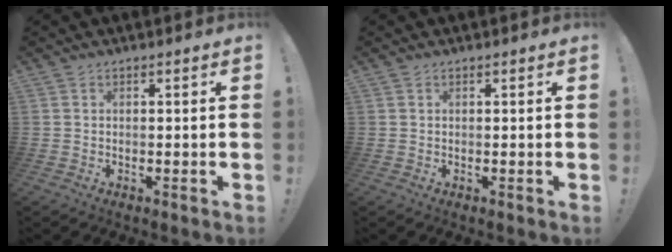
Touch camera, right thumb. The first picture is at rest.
{"total": 0.0}